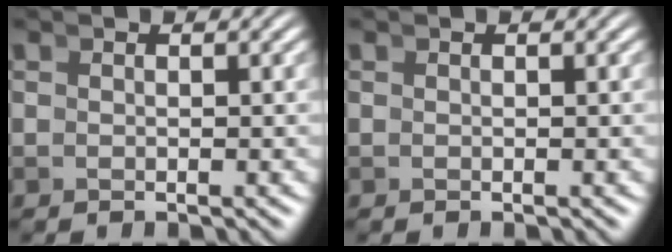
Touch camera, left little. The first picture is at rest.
{"total": 0.0}